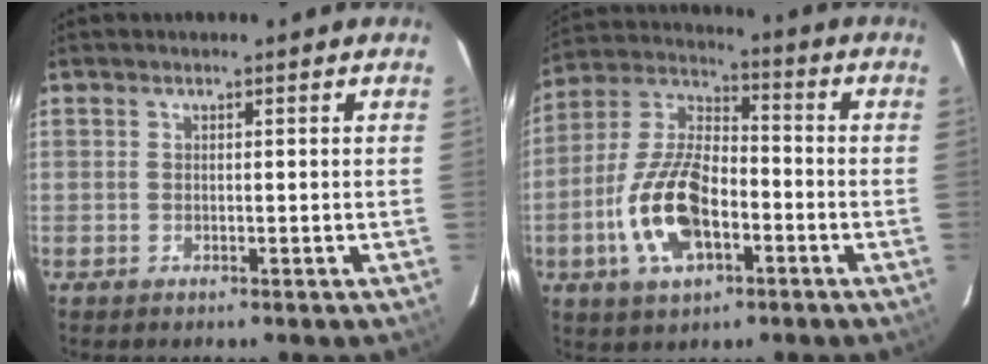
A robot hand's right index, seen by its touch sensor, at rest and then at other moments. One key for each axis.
{"total": 15.6, "fx": -5.2, "fy": 7.9, "fz": 12.4, "tx": -0.262, "ty": 0.008, "tz": -0.095}